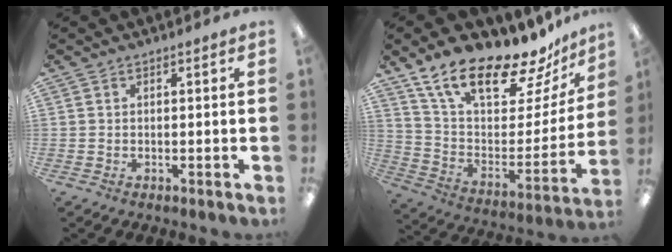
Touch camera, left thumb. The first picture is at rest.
{"total": 21.0, "force": [16.9, 6.6, 10.6], "torque": [-0.185, -0.123, 0.293]}